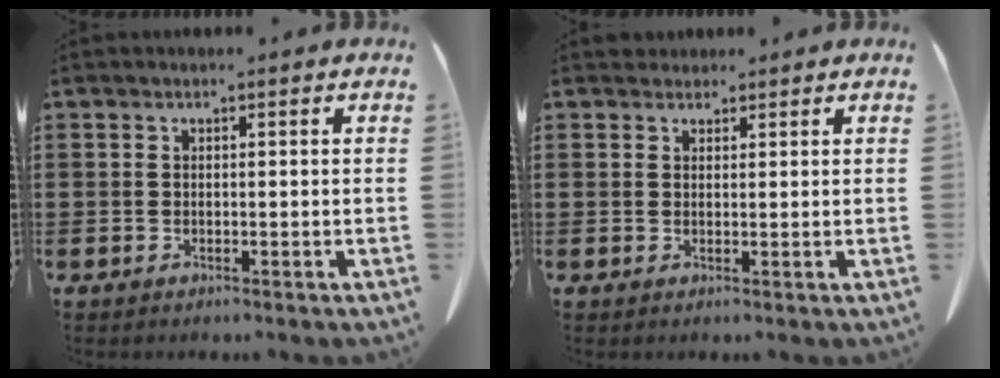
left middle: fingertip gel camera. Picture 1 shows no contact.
{"total": 1.7, "force": [1.5, 0.8, 0.0], "torque": [0.004, 0.000, 0.028]}